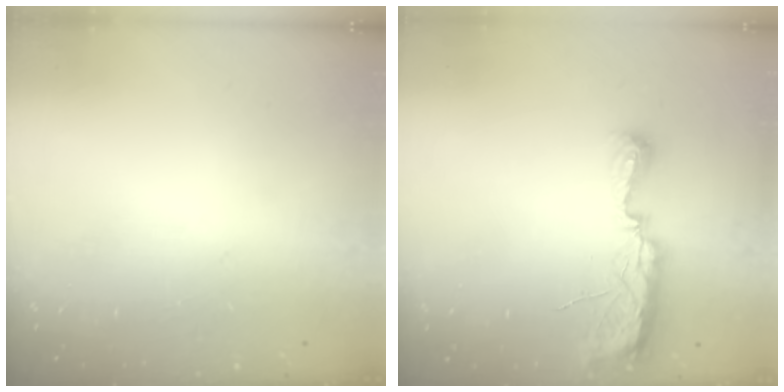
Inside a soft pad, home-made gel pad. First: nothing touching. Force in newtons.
{"total": 7.9, "press": 7.8, "slide": 0.8}